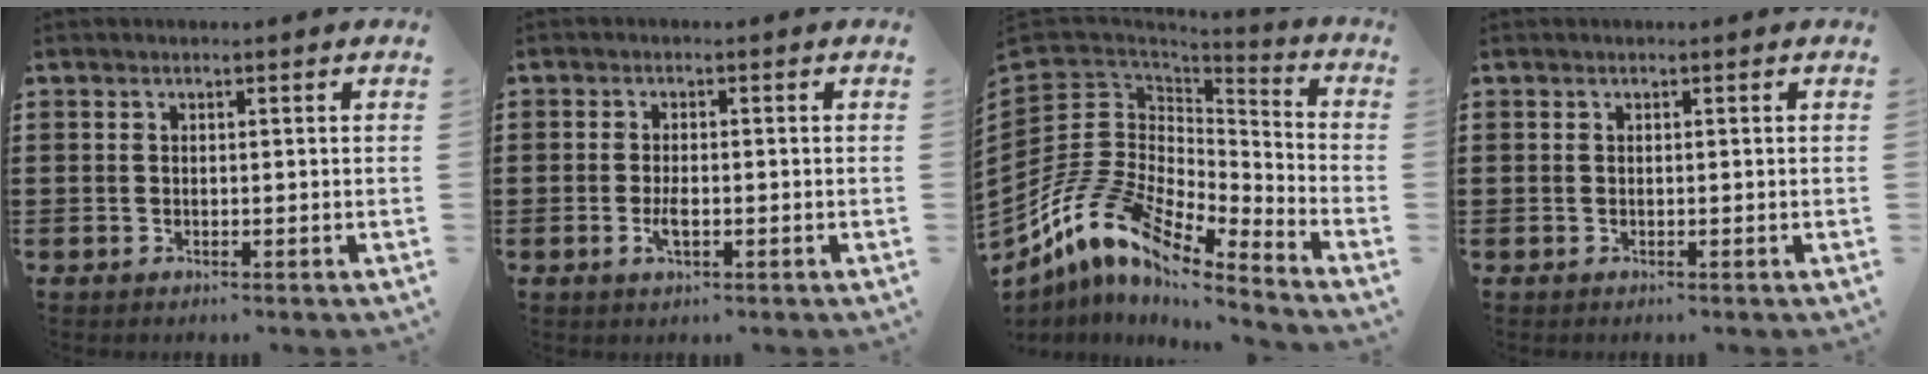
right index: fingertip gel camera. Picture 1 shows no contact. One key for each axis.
{"total": 2.6, "fx": -0.7, "fy": 0.7, "fz": 2.3, "tx": -0.050, "ty": -0.006, "tz": -0.013}
{"total": 11.1, "fx": -8.3, "fy": 5.3, "fz": 5.2, "tx": -0.154, "ty": -0.006, "tz": -0.175}
{"total": 0.0}